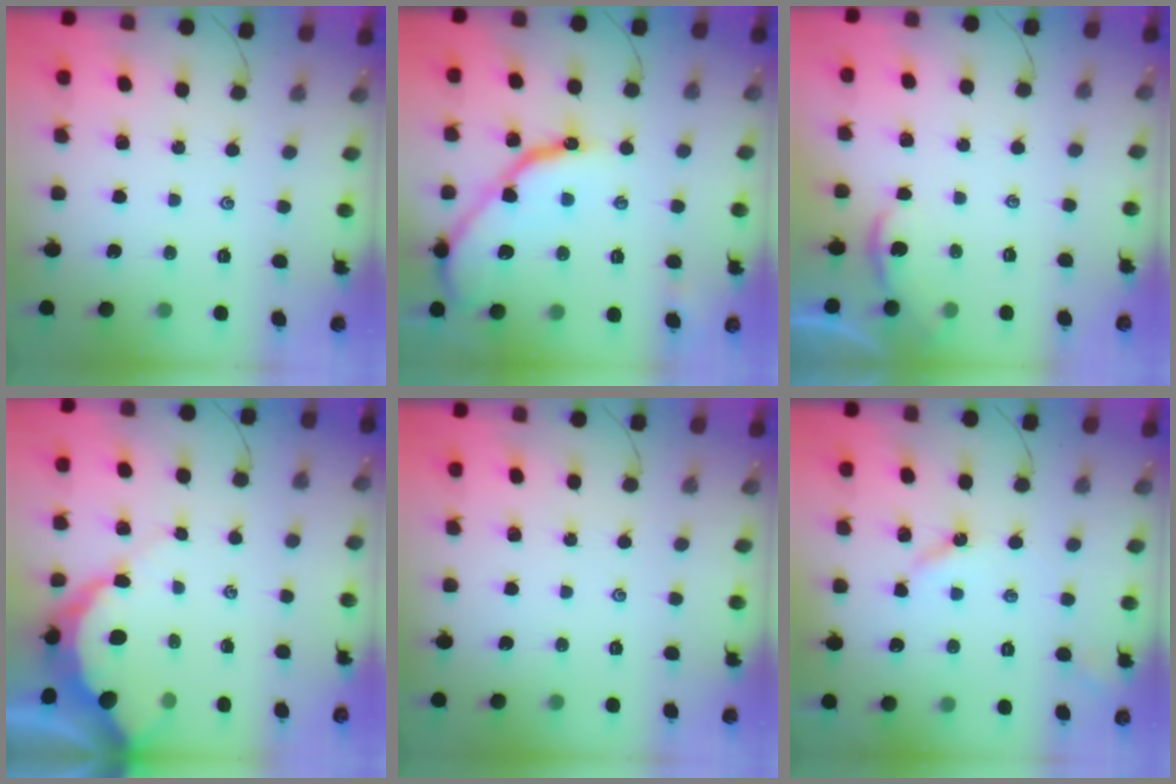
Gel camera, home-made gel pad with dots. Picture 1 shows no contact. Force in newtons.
{"total": 13.2, "press": 13.1, "slide": 1.4}
{"total": 0.9, "press": 0.9, "slide": 0.1}
{"total": 7.5, "press": 7.4, "slide": 0.9}
{"total": 0.0}
{"total": 3.5, "press": 3.5, "slide": 0.5}